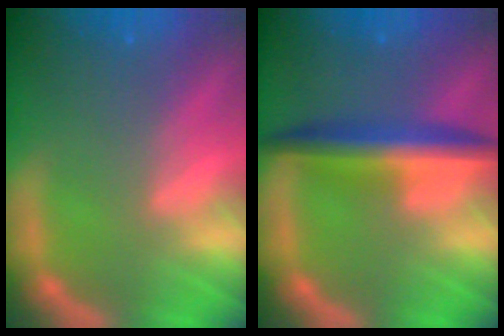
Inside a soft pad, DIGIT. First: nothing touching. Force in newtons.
{"total": 5.5}